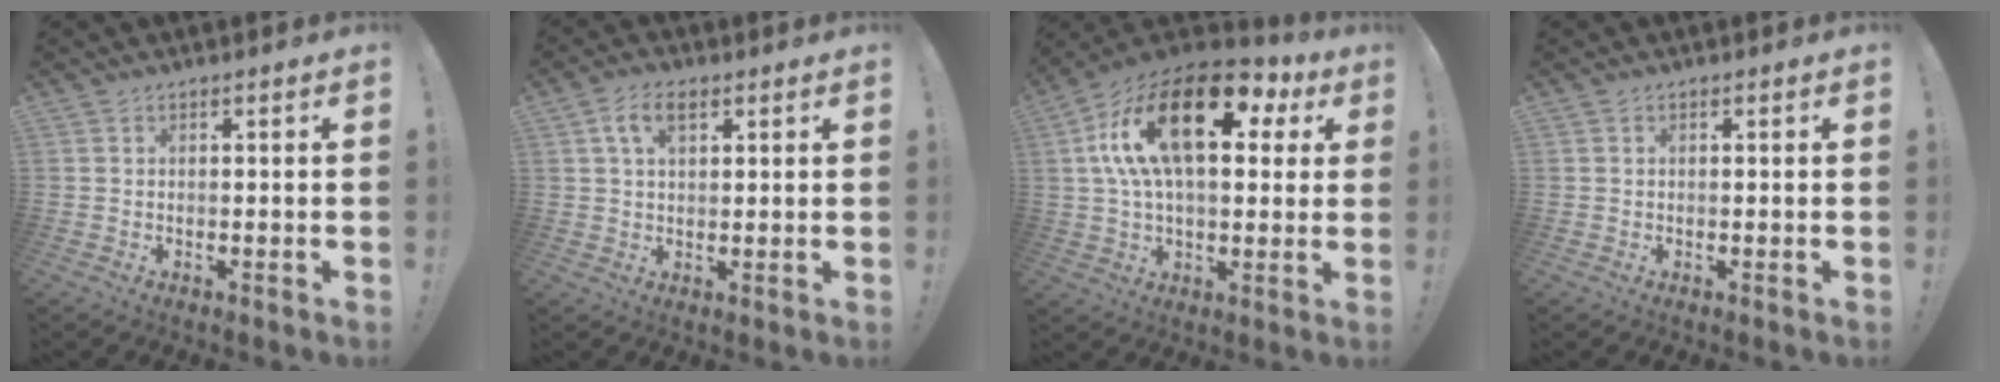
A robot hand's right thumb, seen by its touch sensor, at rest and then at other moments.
{"total": 6.9, "force": [2.9, 4.0, 4.8], "torque": [-0.079, 0.002, 0.054]}
{"total": 23.3, "force": [7.5, 10.6, 19.4], "torque": [-0.343, -0.028, 0.121]}
{"total": 0.0}